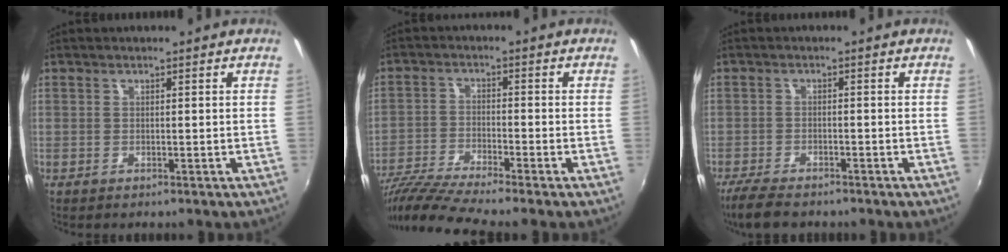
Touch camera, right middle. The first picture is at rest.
{"total": 11.0, "force": [-9.5, -0.5, 5.5], "torque": [-0.126, -0.031, -0.180]}
{"total": 6.5, "force": [-5.4, 1.7, 3.1], "torque": [-0.085, -0.024, -0.101]}